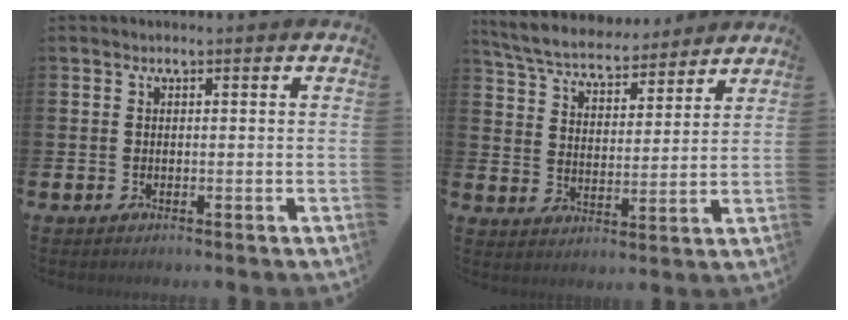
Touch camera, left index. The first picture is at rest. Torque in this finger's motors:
{"motor_torque": [1.08, -1.06, 0.24, -0.01]}